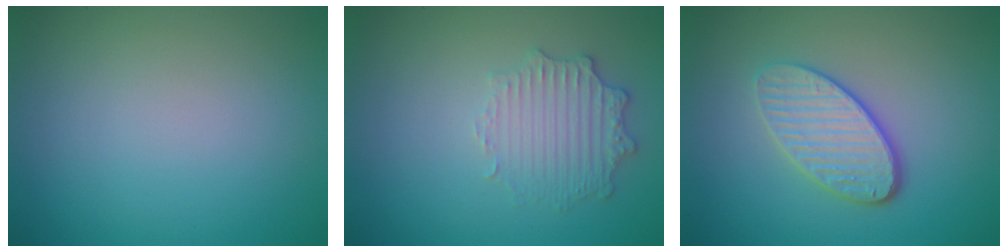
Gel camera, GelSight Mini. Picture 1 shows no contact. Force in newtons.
{"total": 2.6, "press": 2.5, "slide": 0.7}
{"total": 4.0, "press": 3.3, "slide": 2.4}